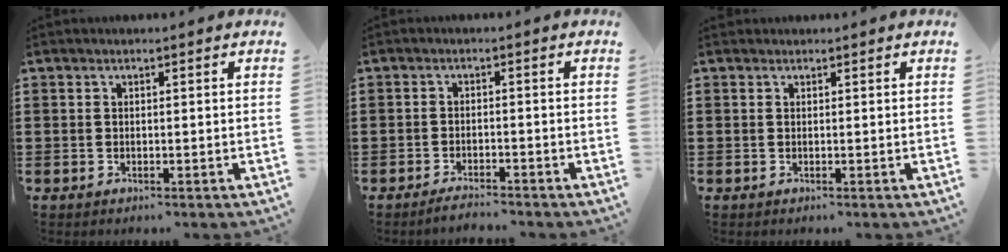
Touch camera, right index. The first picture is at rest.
{"total": 2.1, "force": [-2.1, -0.1, 0.3], "torque": [-0.009, 0.001, -0.041]}
{"total": 0.0}